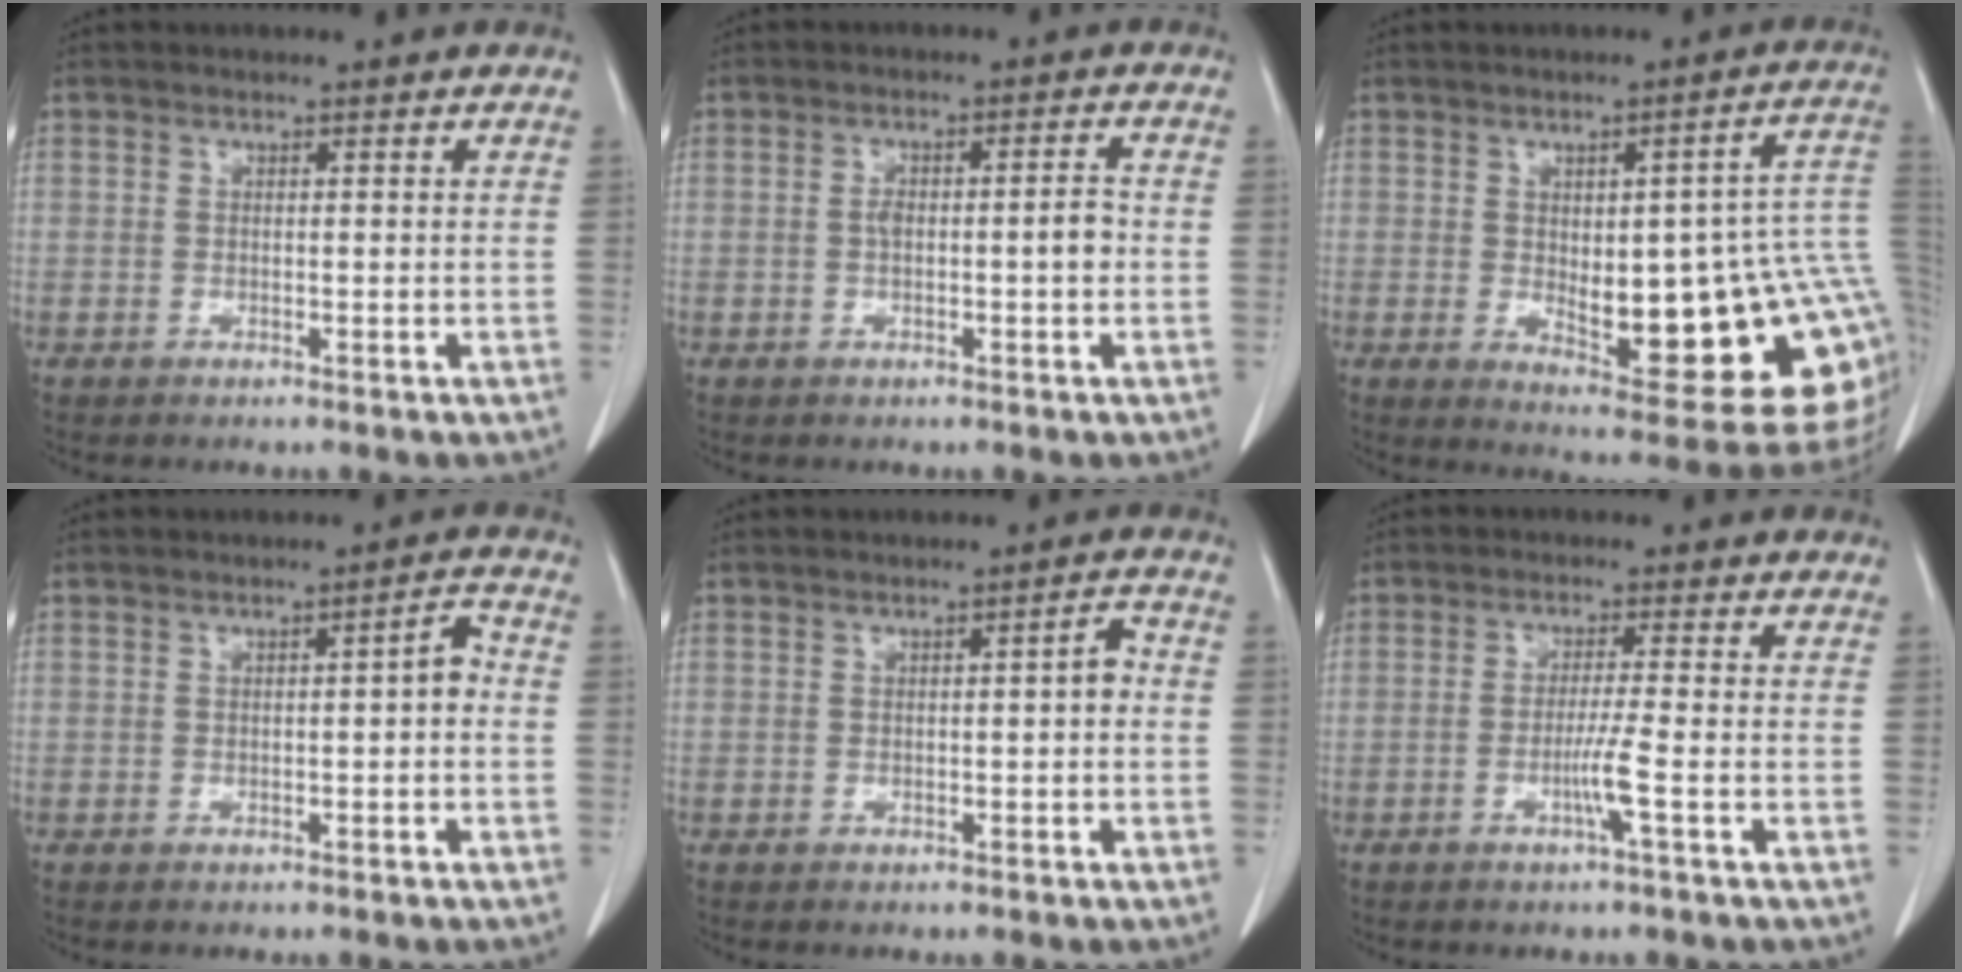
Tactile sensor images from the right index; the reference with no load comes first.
{"total": 4.2, "force": [-0.5, 1.0, 4.0], "torque": [-0.071, 0.011, -0.006]}
{"total": 21.7, "force": [-0.4, 5.9, 20.9], "torque": [-0.195, 0.014, 0.017]}
{"total": 2.5, "force": [-0.3, 0.5, 2.4], "torque": [-0.032, 0.010, -0.005]}
{"total": 1.9, "force": [-0.1, 0.4, 1.9], "torque": [-0.024, 0.005, -0.003]}
{"total": 3.6, "force": [-1.4, -1.0, 3.2], "torque": [-0.062, -0.007, -0.028]}